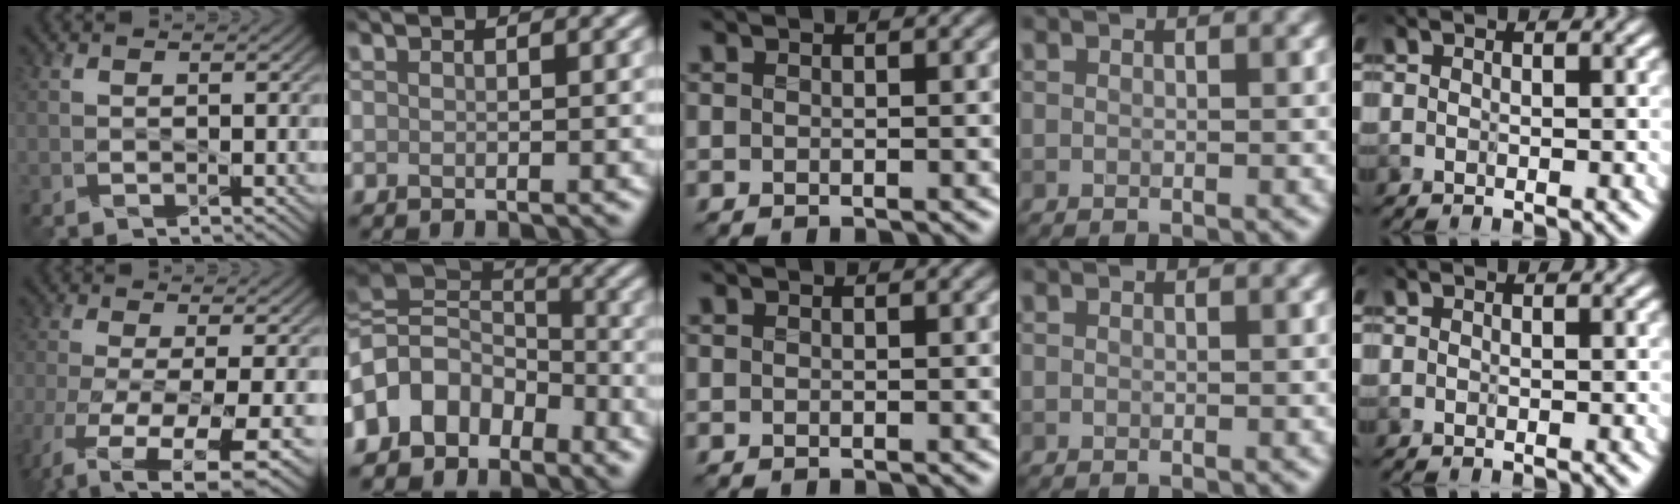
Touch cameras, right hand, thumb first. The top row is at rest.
{"thumb": {"total": 11.1, "force": [-5.1, 3.2, 9.3], "torque": [-0.187, -0.032, -0.074]}, "index": {"total": 7.9, "force": [-4.4, 5.4, 3.7], "torque": [-0.056, 0.010, -0.102]}}